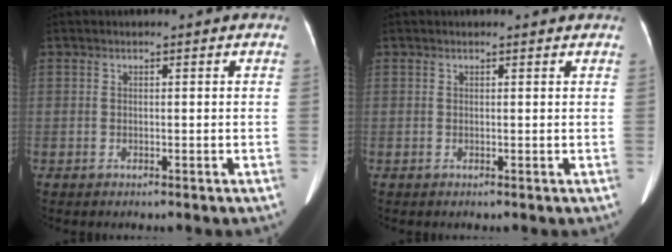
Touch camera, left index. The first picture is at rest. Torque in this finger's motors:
{"motor_torque": [0.08, -0.16, 0.00, 0.00]}